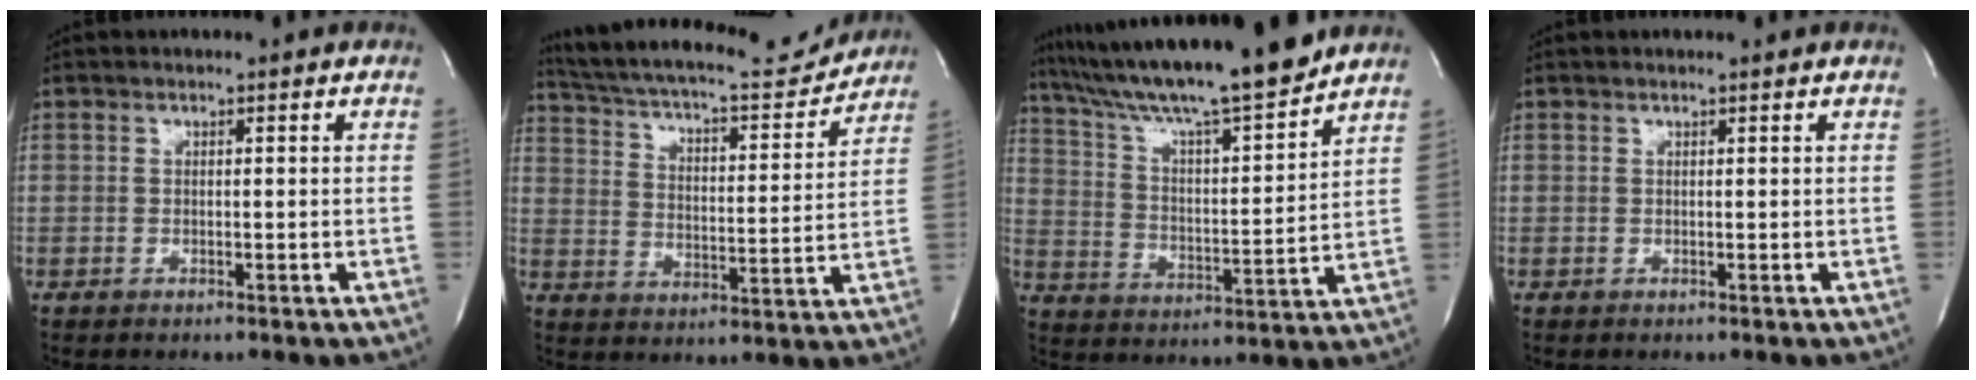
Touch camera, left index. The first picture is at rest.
{"total": 18.8, "force": [17.2, 3.3, 6.8], "torque": [-0.119, 0.001, 0.251]}
{"total": 18.4, "force": [16.1, -0.1, 9.0], "torque": [-0.157, 0.000, 0.265]}
{"total": 1.0, "force": [0.9, 0.0, 0.2], "torque": [-0.008, 0.006, 0.014]}